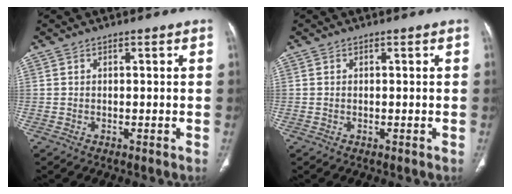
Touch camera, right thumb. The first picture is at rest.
{"total": 0.0}